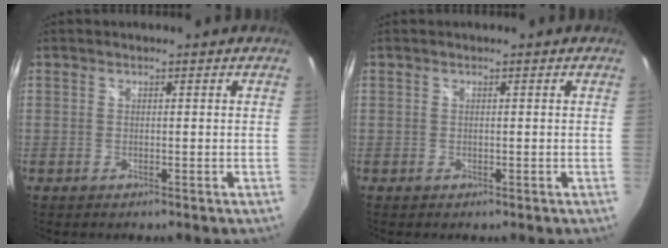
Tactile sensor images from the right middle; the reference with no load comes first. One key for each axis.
{"total": 0.0}